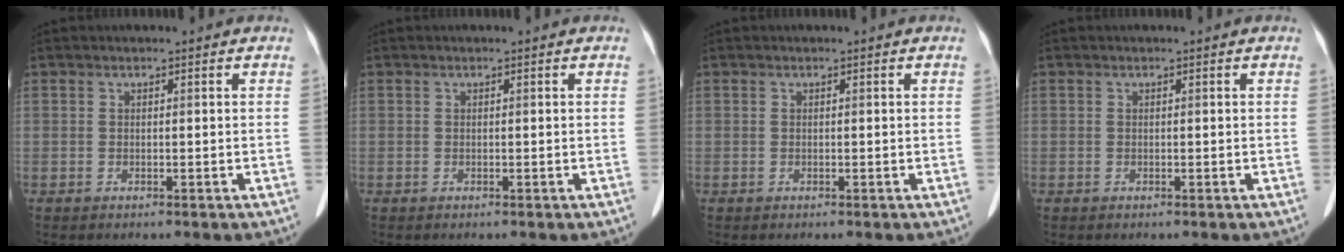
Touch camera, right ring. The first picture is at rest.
{"total": 0.0}
{"total": 0.0}
{"total": 0.0}